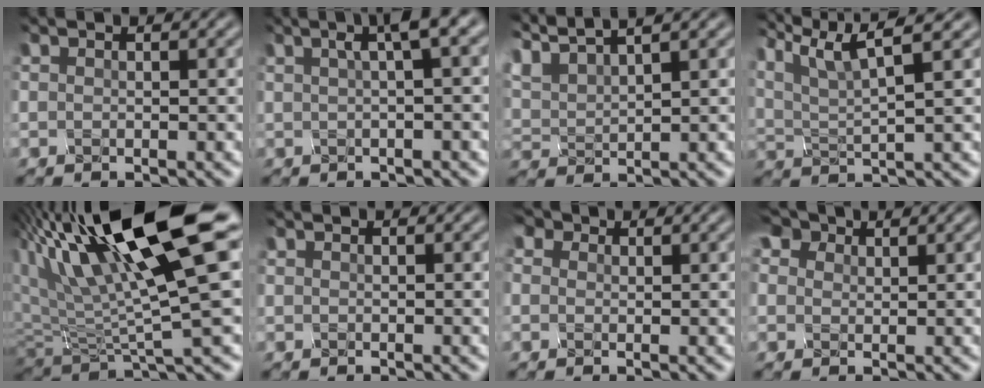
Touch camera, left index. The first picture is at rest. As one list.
[{"total": 3.6, "force": [1.3, 0.6, 3.3], "torque": [-0.058, 0.014, 0.030]}, {"total": 4.8, "force": [4.0, 0.9, 2.6], "torque": [-0.083, 0.021, 0.083]}, {"total": 7.2, "force": [4.6, 1.8, 5.2], "torque": [-0.122, 0.020, 0.079]}, {"total": 13.2, "force": [4.3, 2.7, 12.2], "torque": [-0.215, 0.013, 0.078]}, {"total": 0.0}, {"total": 2.1, "force": [1.5, 1.5, 0.4], "torque": [-0.033, 0.002, 0.035]}, {"total": 3.5, "force": [2.6, 2.1, 1.3], "torque": [-0.046, 0.004, 0.051]}]